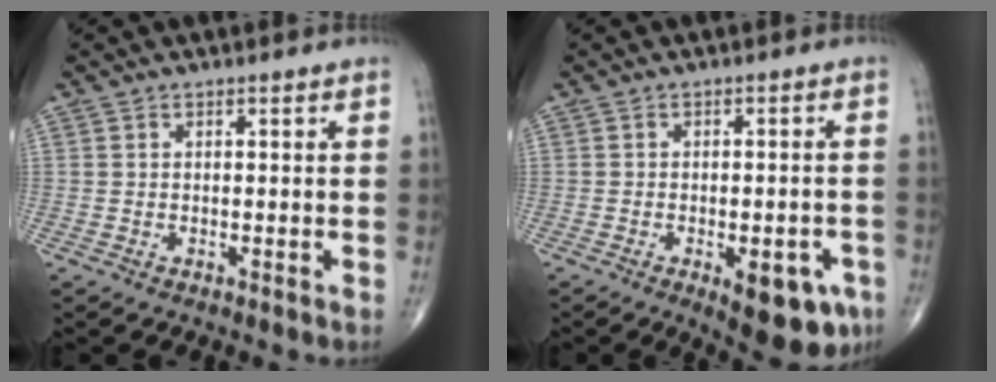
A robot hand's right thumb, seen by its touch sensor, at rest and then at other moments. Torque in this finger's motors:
{"motor_torque": [1.26, 1.16, 0.45, -0.57, 0.24]}